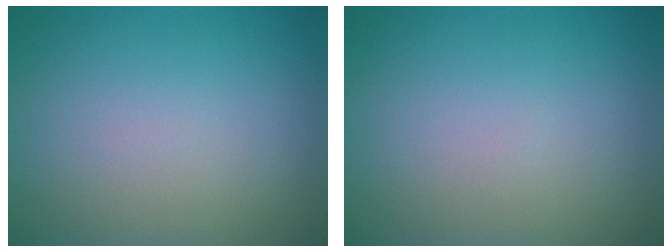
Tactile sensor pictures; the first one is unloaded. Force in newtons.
{"total": 0.0}